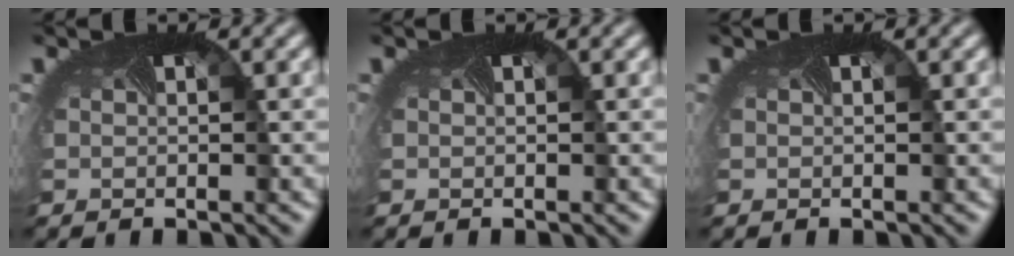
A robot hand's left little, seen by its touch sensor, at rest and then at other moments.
{"total": 0.0}
{"total": 0.0}